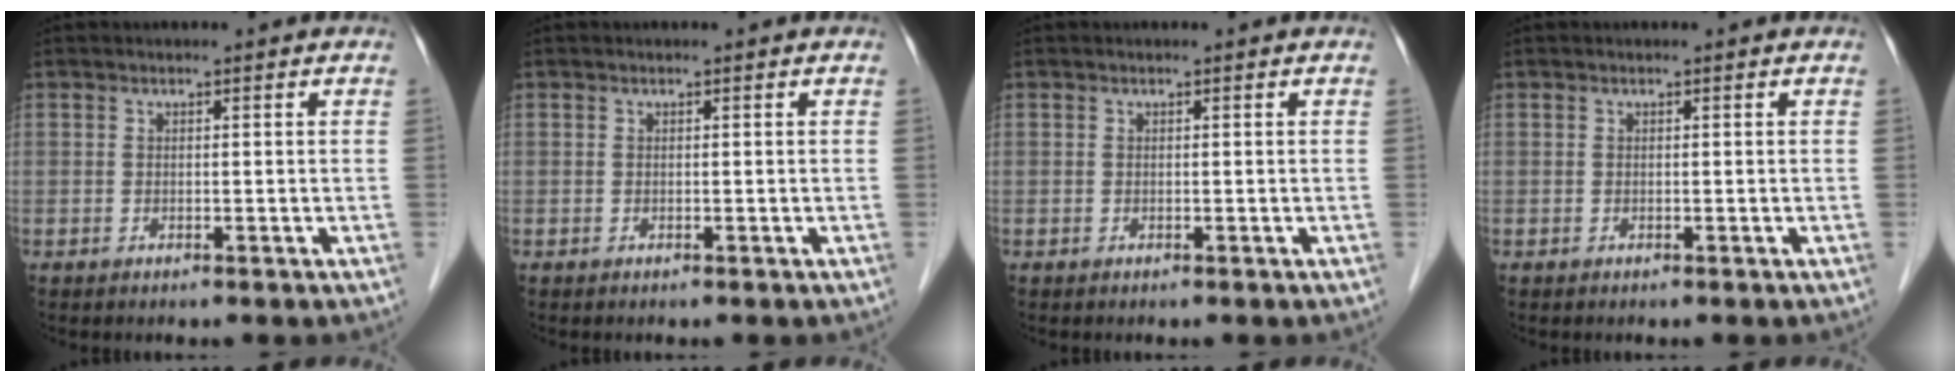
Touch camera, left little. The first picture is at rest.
{"total": 0.0}
{"total": 0.0}
{"total": 0.0}